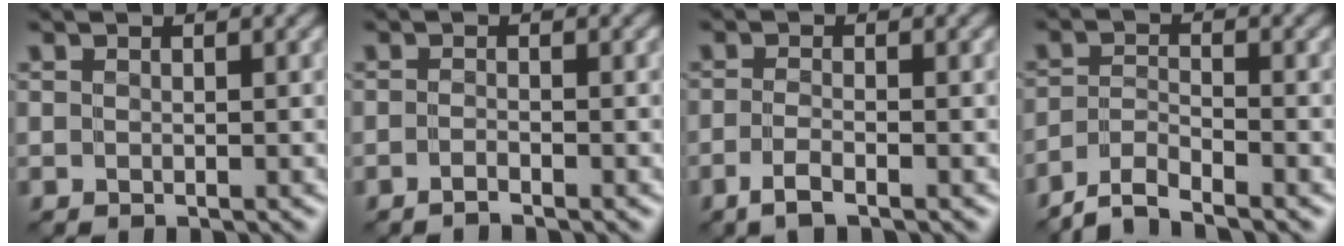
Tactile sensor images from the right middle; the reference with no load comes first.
{"total": 0.8, "force": [-0.7, -0.1, 0.3], "torque": [-0.007, 0.001, -0.017]}
{"total": 1.9, "force": [-1.1, 0.3, 1.4], "torque": [-0.029, 0.000, -0.029]}
{"total": 3.2, "force": [-3.0, 0.3, 1.1], "torque": [-0.023, -0.001, -0.069]}